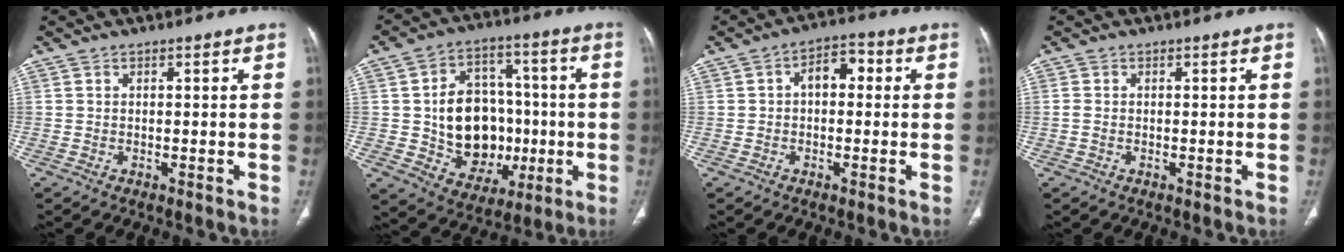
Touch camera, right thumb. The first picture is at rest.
{"total": 17.3, "force": [-1.5, 13.5, 10.6], "torque": [-0.113, 0.024, -0.006]}
{"total": 5.7, "force": [0.5, 3.6, 4.4], "torque": [-0.046, 0.022, -0.002]}
{"total": 1.3, "force": [-0.1, 0.9, 1.0], "torque": [-0.032, 0.002, -0.002]}